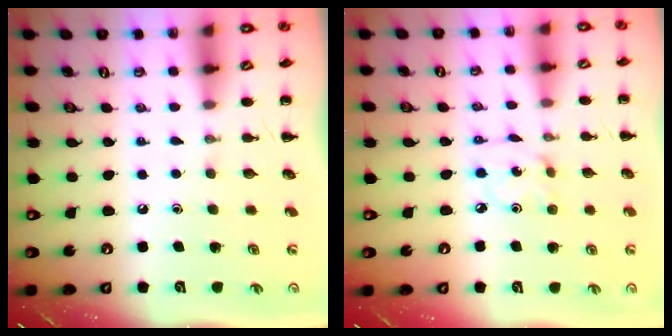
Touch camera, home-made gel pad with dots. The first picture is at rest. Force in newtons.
{"total": 2.5, "press": 2.5, "slide": 0.5}